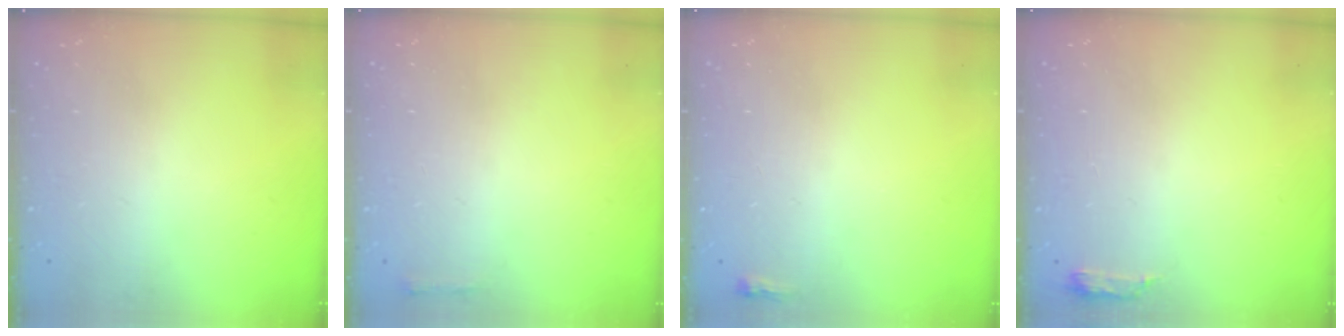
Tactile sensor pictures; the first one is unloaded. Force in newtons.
{"total": 2.3, "press": 2.3, "slide": 0.5}
{"total": 2.2, "press": 2.2, "slide": 0.6}
{"total": 5.1, "press": 5.0, "slide": 0.9}